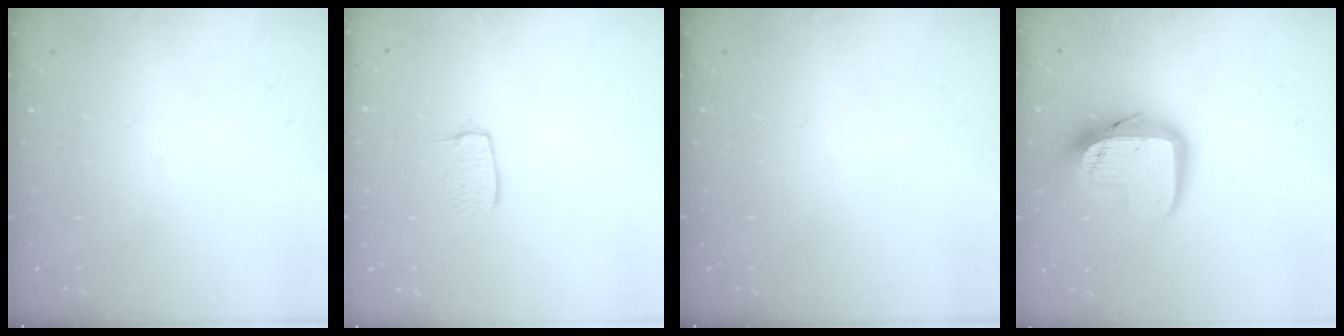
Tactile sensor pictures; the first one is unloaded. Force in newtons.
{"total": 5.6, "press": 5.6, "slide": 0.2}
{"total": 0.0}
{"total": 15.1, "press": 15.0, "slide": 1.2}